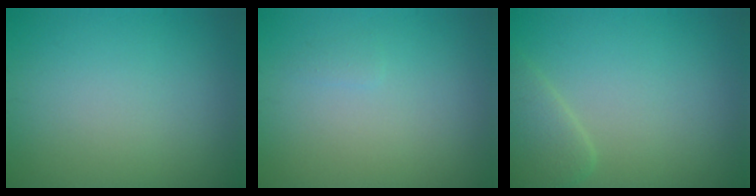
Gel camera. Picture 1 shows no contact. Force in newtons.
{"total": 0.6, "press": 0.5, "slide": 0.1}
{"total": 2.4, "press": 2.4, "slide": 0.2}